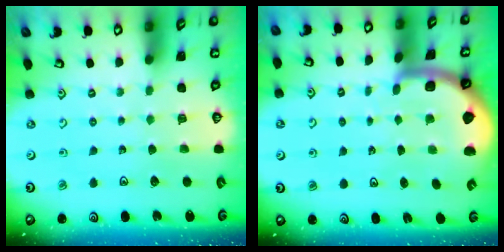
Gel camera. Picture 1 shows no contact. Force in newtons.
{"total": 2.5, "press": 2.4, "slide": 0.5}